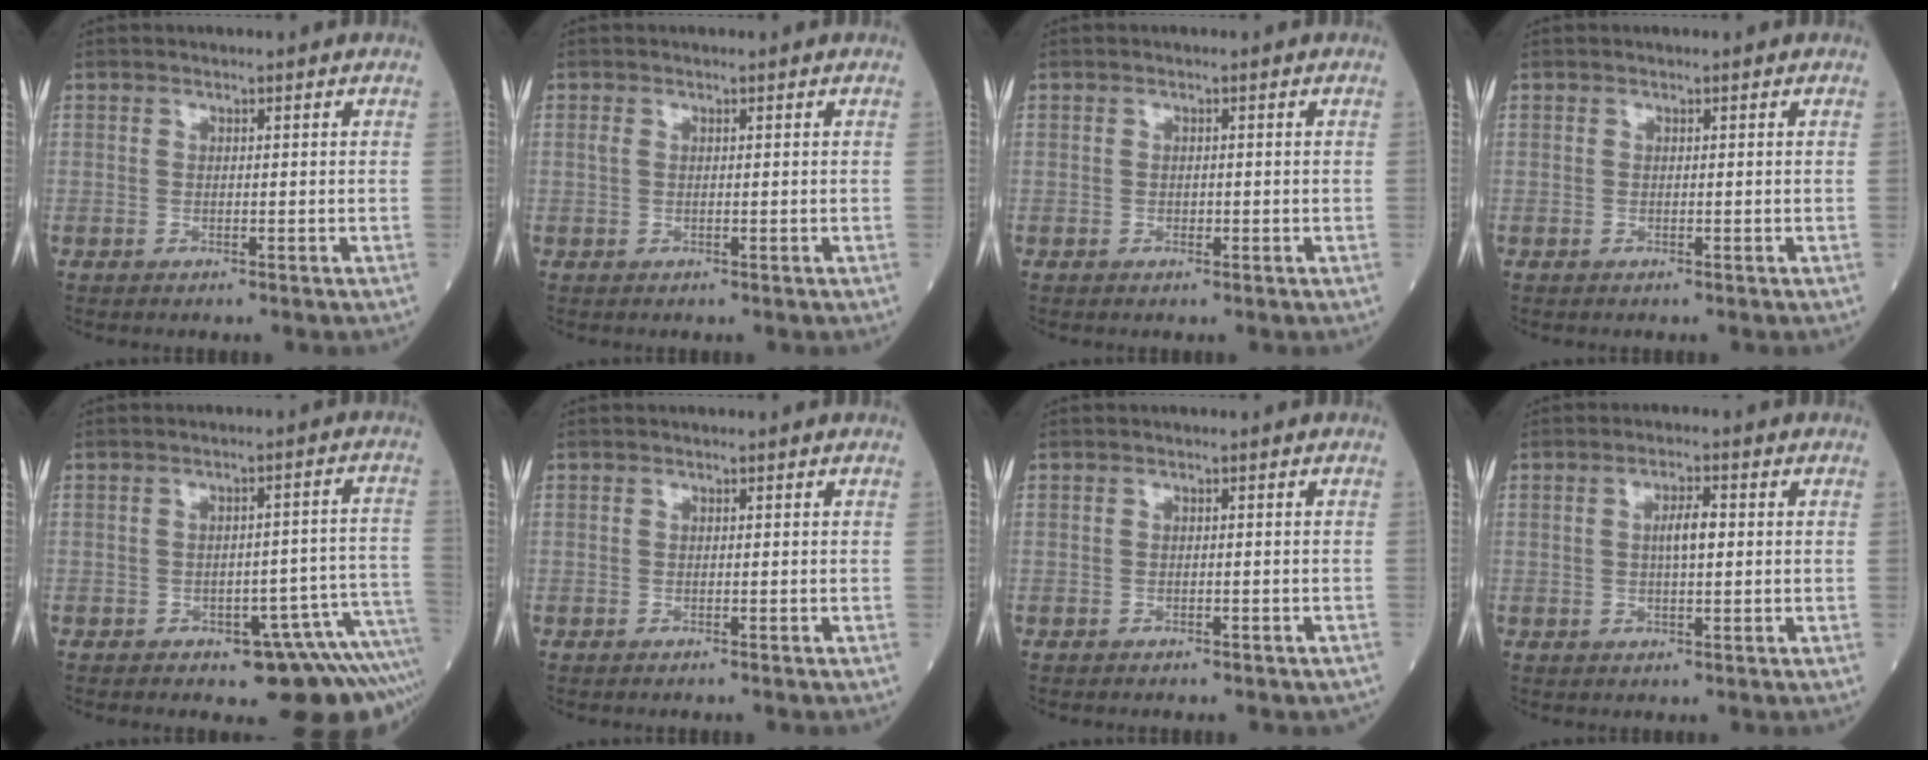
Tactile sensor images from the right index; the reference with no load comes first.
{"total": 0.6, "force": [0.2, 0.3, 0.5], "torque": [-0.016, 0.008, 0.005]}
{"total": 0.6, "force": [-0.2, 0.5, 0.3], "torque": [-0.007, 0.002, -0.001]}
{"total": 0.0}
{"total": 9.5, "force": [-6.4, 2.4, 6.7], "torque": [-0.051, 0.034, -0.084]}
{"total": 0.5, "force": [-0.4, 0.0, 0.3], "torque": [0.002, 0.001, -0.008]}
{"total": 2.9, "force": [-2.4, 1.0, 1.4], "torque": [-0.019, -0.004, -0.021]}
{"total": 3.4, "force": [0.4, 0.8, 3.3], "torque": [-0.058, 0.005, 0.005]}